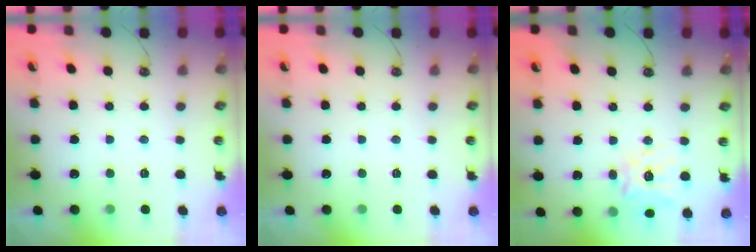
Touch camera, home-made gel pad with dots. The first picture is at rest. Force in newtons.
{"total": 0.0}
{"total": 15.2, "press": 15.0, "slide": 1.9}